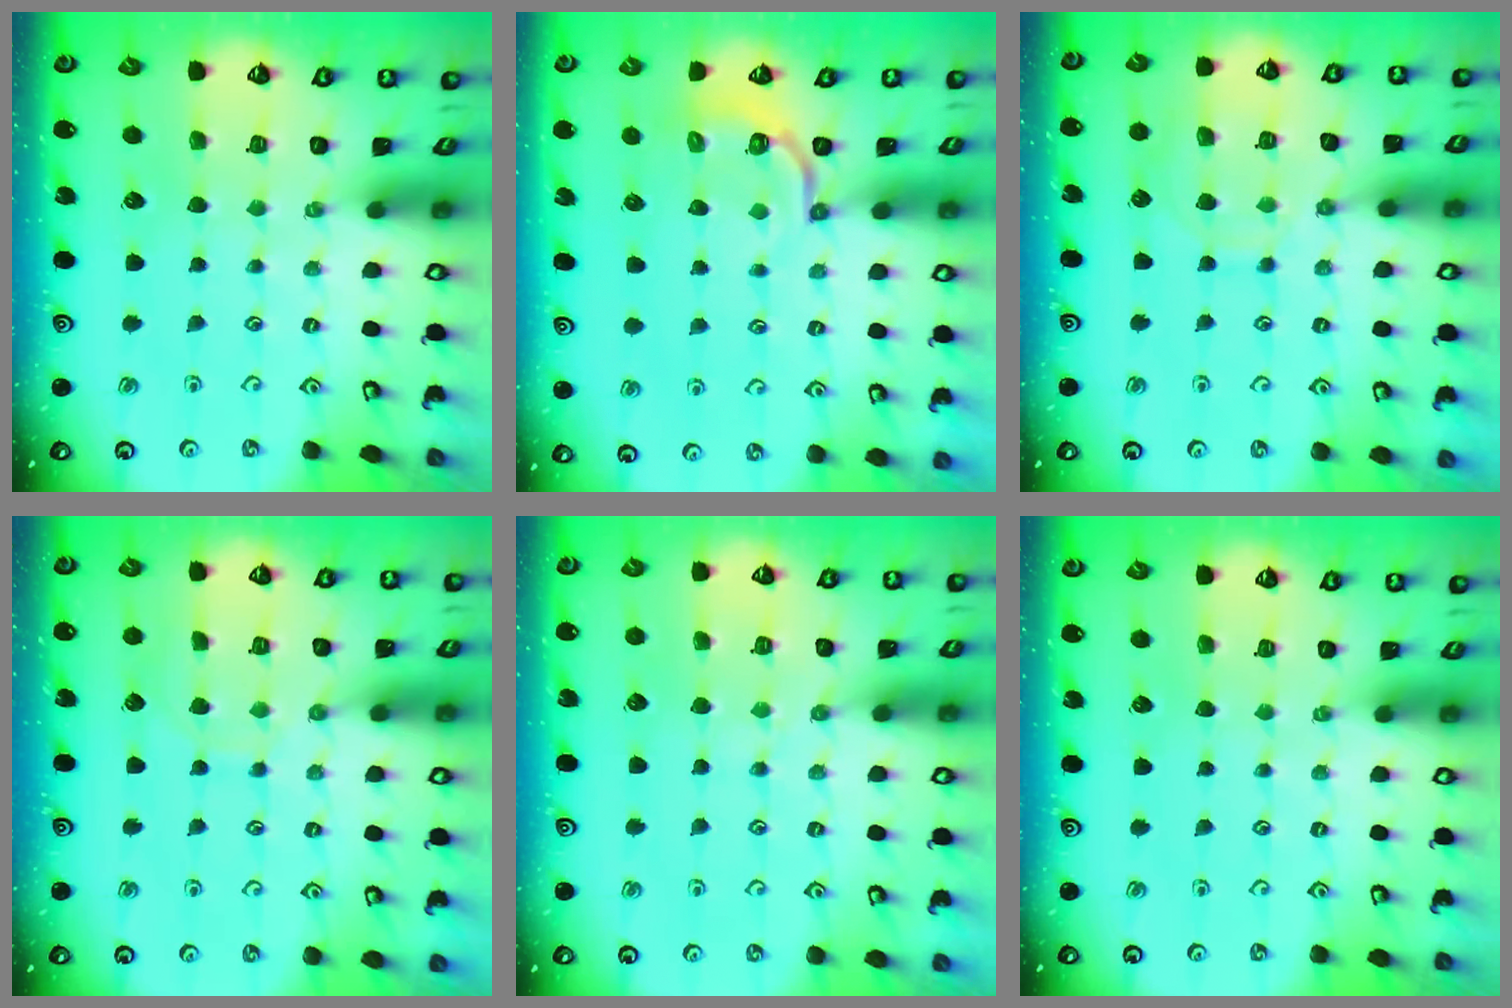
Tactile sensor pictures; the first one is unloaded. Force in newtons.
{"total": 5.1, "press": 4.5, "slide": 2.5}
{"total": 10.0, "press": 9.9, "slide": 1.0}
{"total": 4.6, "press": 4.5, "slide": 0.5}
{"total": 6.2, "press": 6.1, "slide": 0.8}
{"total": 0.0}